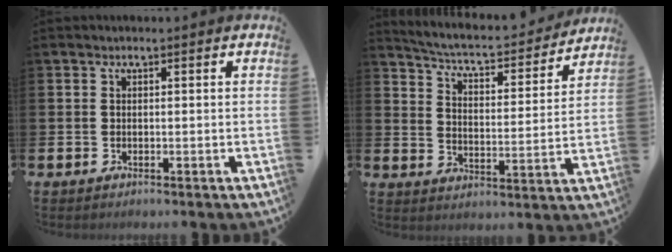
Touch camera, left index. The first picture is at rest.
{"total": 5.3, "force": [4.9, 0.8, 1.7], "torque": [-0.063, -0.042, 0.077]}